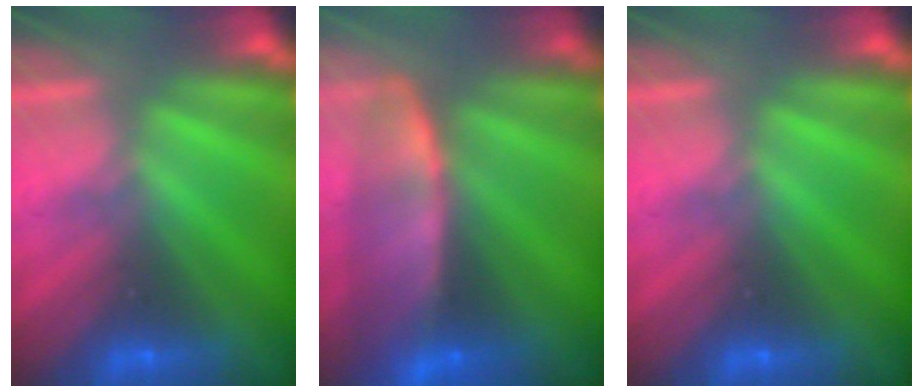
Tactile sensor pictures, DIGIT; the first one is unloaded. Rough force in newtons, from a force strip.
{"total": 7.8}
{"total": 0.0}